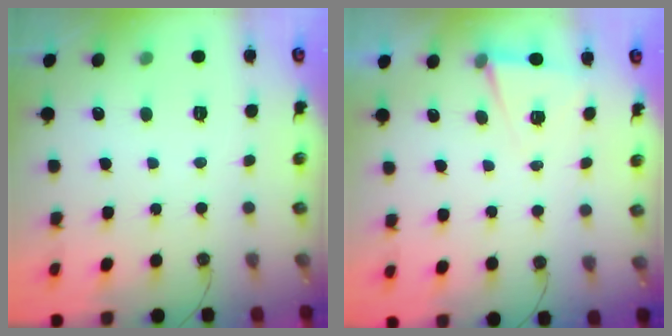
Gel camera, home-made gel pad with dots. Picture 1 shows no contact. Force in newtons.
{"total": 5.7, "press": 3.3, "slide": 4.6}